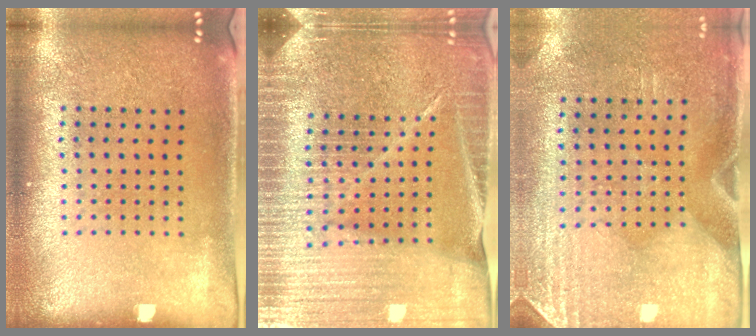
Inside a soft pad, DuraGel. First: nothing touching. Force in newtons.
{"total": 4.9, "press": 4.5, "slide": 2.1}
{"total": 2.9, "press": 2.5, "slide": 1.5}